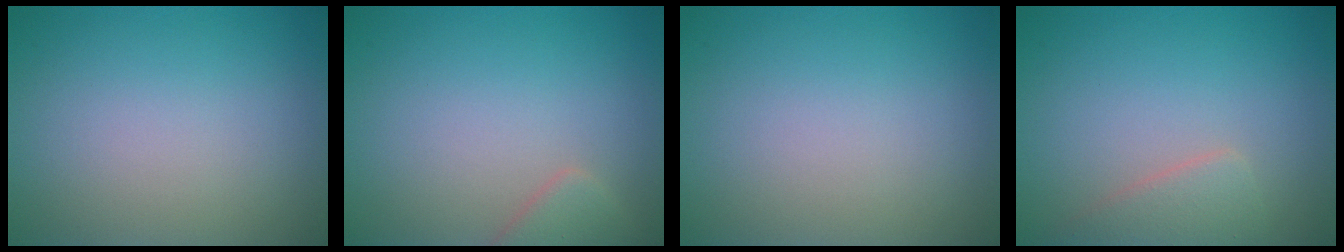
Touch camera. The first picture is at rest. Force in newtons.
{"total": 2.0, "press": 2.0, "slide": 0.2}
{"total": 0.0}
{"total": 2.3, "press": 2.3, "slide": 0.1}